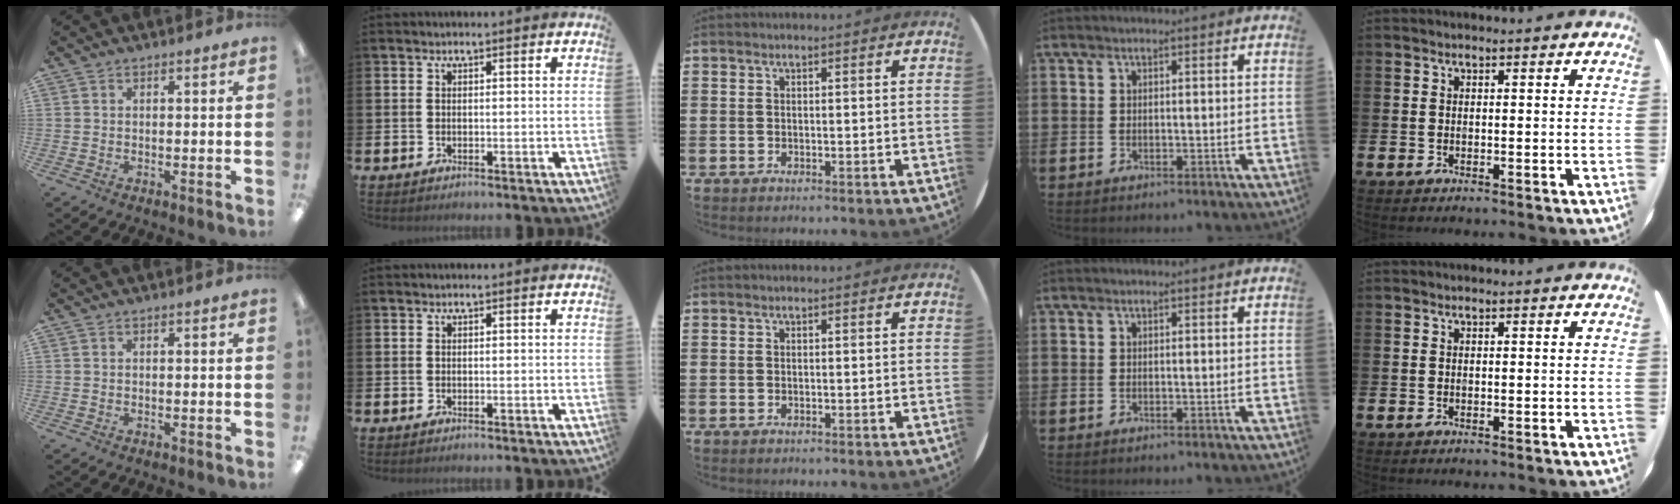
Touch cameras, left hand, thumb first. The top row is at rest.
{}